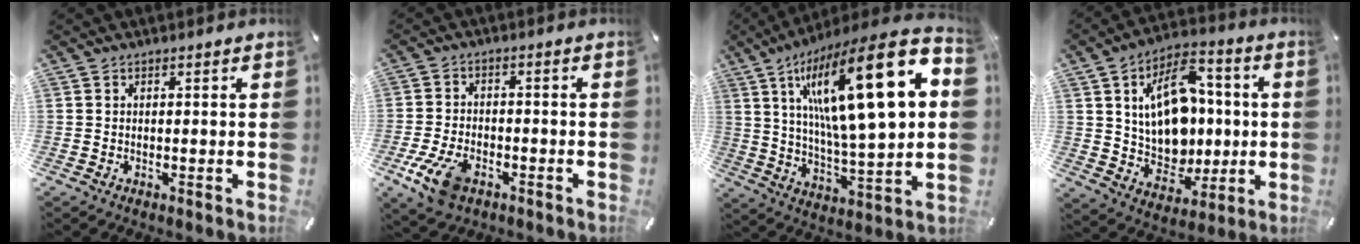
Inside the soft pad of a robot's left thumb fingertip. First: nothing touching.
{"total": 9.2, "force": [-4.6, 5.3, 6.0], "torque": [-0.141, 0.009, -0.087]}
{"total": 28.8, "force": [10.1, 8.3, 25.6], "torque": [-0.441, -0.066, 0.150]}
{"total": 17.6, "force": [3.3, 13.1, 11.2], "torque": [-0.172, -0.010, 0.068]}